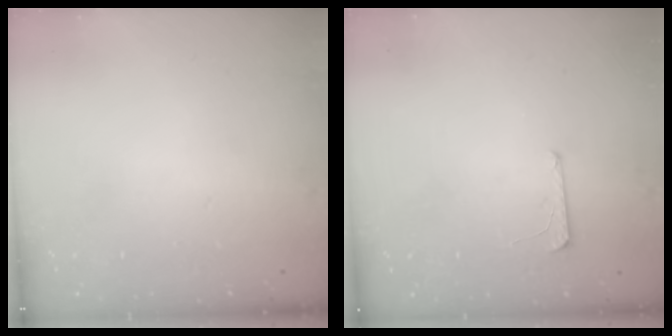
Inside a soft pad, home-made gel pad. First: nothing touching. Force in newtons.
{"total": 4.9, "press": 4.9, "slide": 0.4}